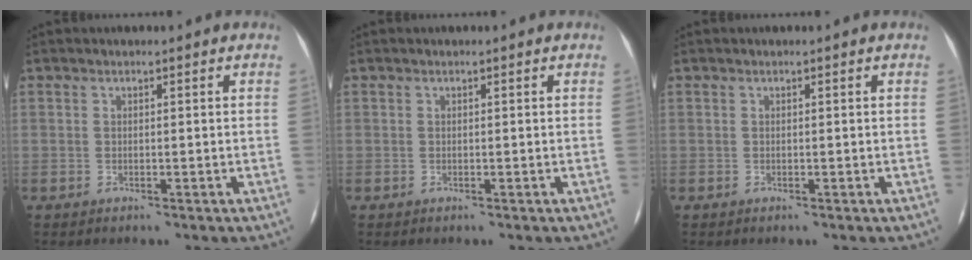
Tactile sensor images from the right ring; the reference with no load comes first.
{"total": 0.0}
{"total": 0.0}